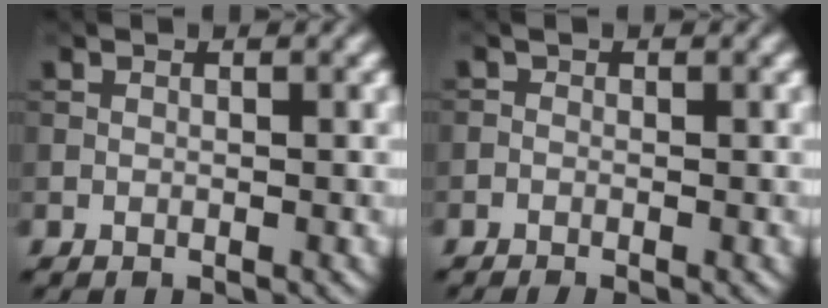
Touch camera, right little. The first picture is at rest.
{"total": 0.8, "force": [-0.7, 0.2, 0.3], "torque": [-0.006, -0.002, -0.017]}